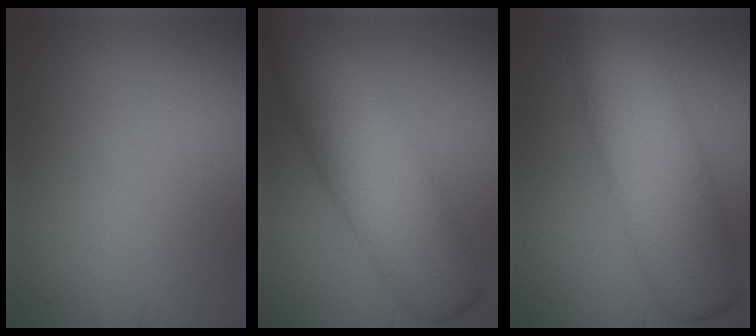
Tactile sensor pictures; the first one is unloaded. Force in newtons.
{"total": 9.2, "press": 9.2, "slide": 0.1}
{"total": 10.1, "press": 10.1, "slide": 0.2}